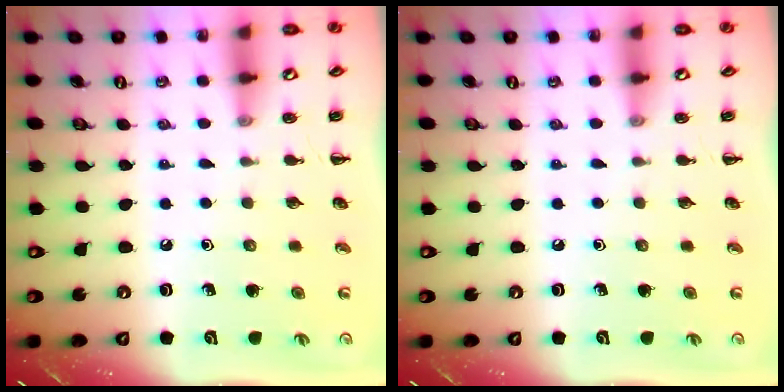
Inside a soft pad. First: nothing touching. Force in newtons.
{"total": 0.0}